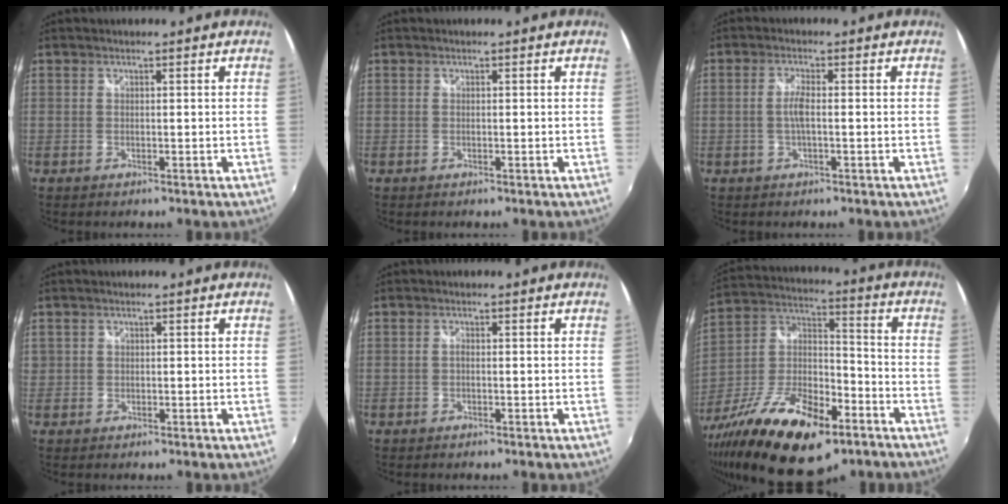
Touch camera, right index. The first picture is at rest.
{"total": 0.0}
{"total": 2.8, "force": [-0.4, 0.3, 2.7], "torque": [-0.055, 0.002, -0.008]}
{"total": 1.2, "force": [0.1, 1.2, 0.0], "torque": [0.002, -0.001, 0.000]}
{"total": 0.5, "force": [-0.2, 0.3, 0.4], "torque": [-0.008, 0.003, -0.005]}
{"total": 26.4, "force": [-14.8, 11.4, 18.7], "torque": [-0.364, -0.028, -0.246]}